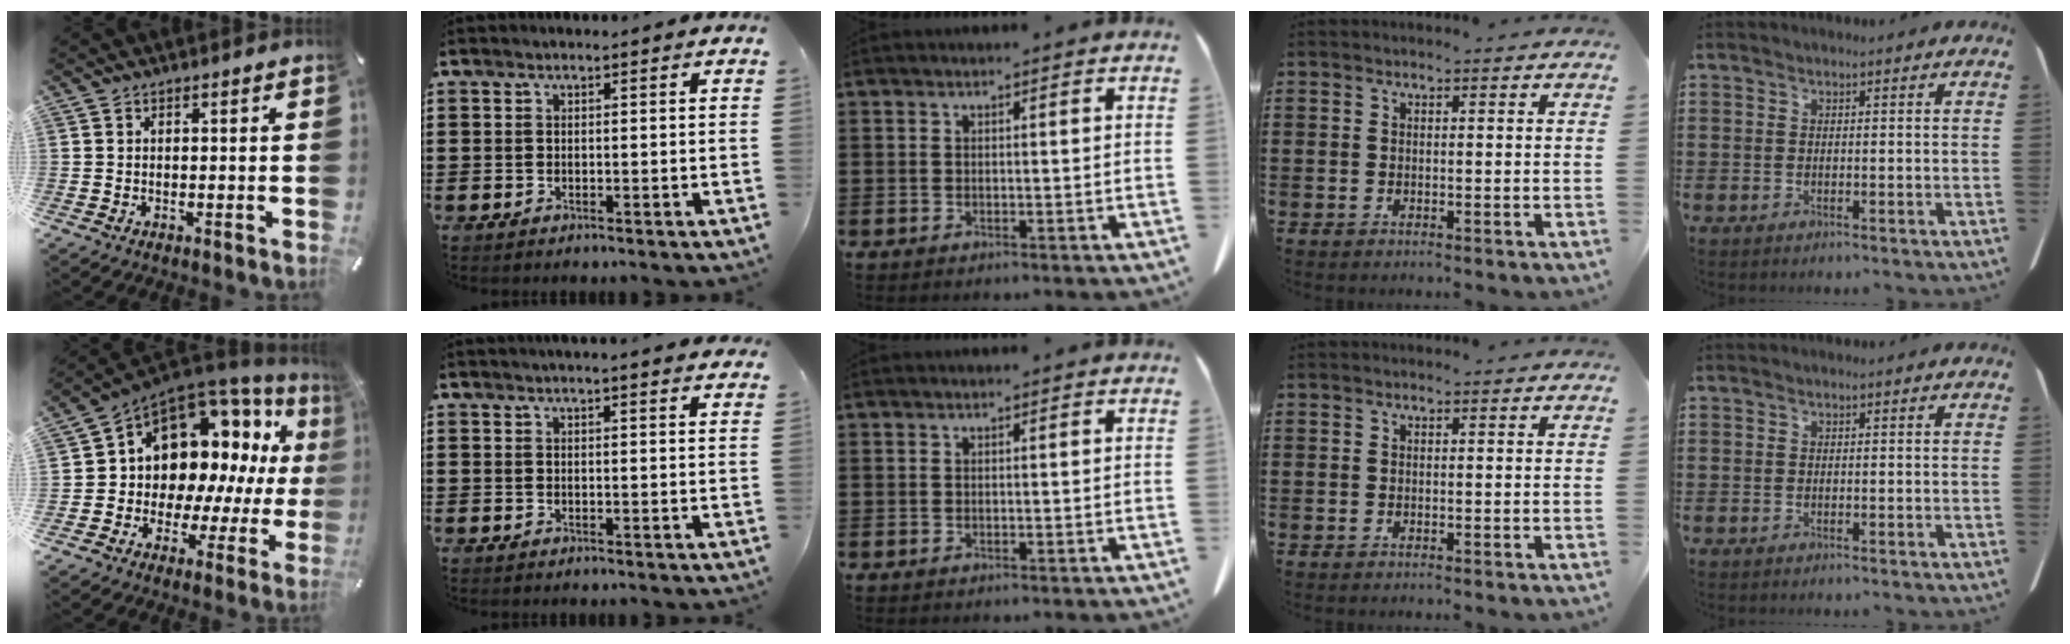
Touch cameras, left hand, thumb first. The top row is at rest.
{"thumb": {"total": 12.8, "force": [5.7, 9.7, 6.0], "torque": [-0.100, -0.063, 0.109]}, "index": {"total": 1.9, "force": [1.8, -0.2, 0.4], "torque": [-0.011, -0.001, 0.036]}}